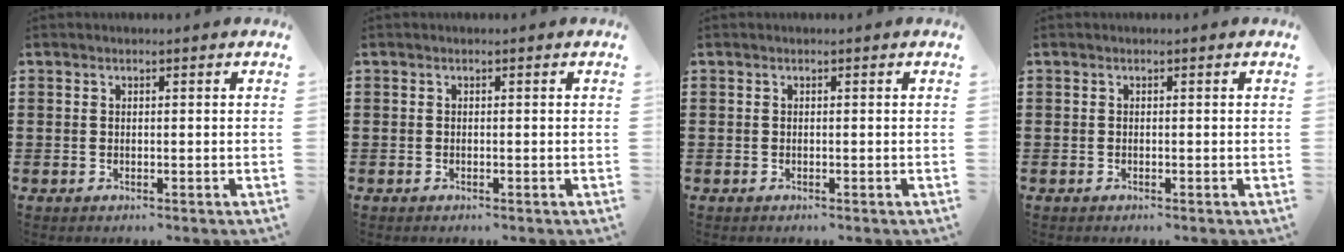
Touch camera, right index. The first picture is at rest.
{"total": 0.0}
{"total": 0.0}
{"total": 0.0}